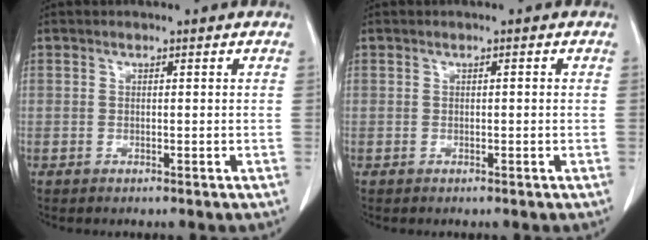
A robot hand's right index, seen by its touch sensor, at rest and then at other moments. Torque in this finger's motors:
{"motor_torque": [0.09, -0.05, 0.05, 0.02]}